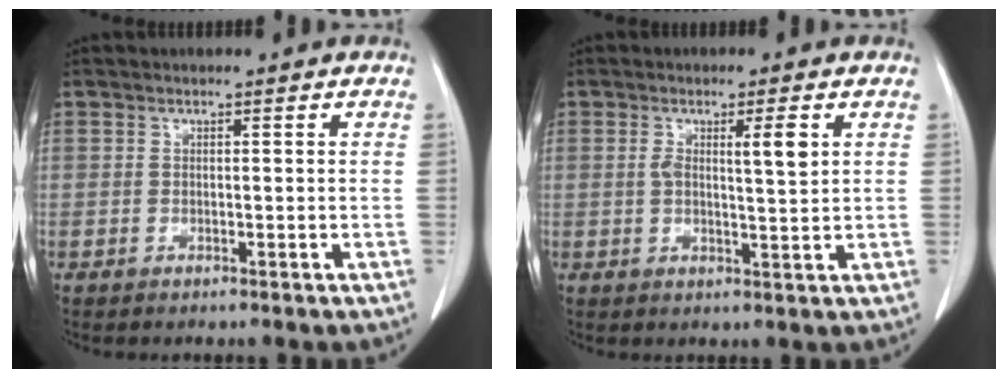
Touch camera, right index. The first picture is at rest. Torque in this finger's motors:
{"motor_torque": [0.07, 0.06, 0.16, 0.07]}